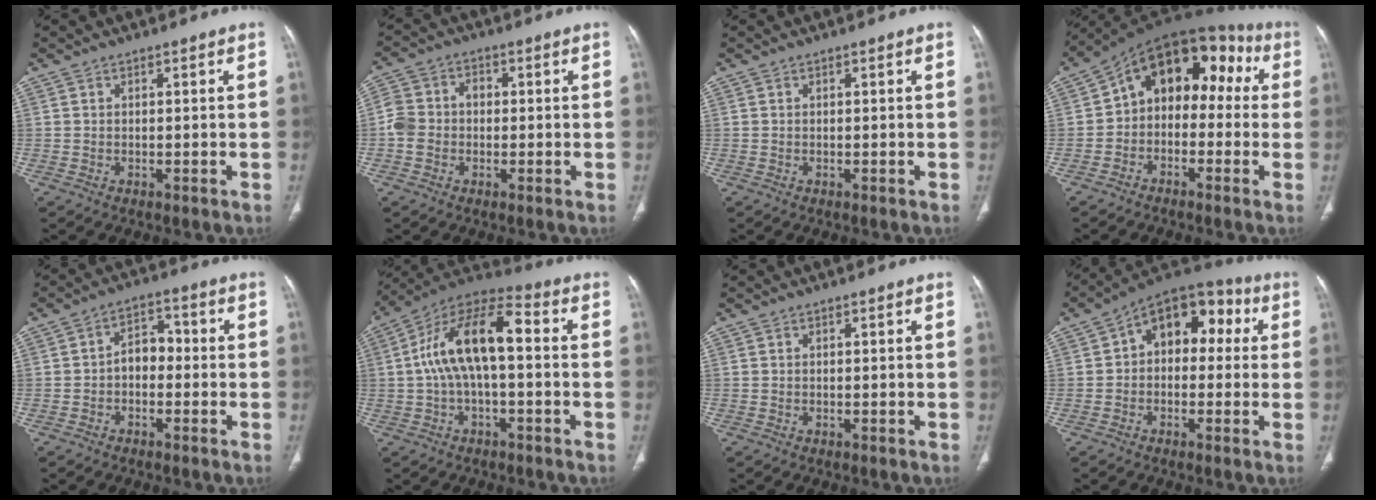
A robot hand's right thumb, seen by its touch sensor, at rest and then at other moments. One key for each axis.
{"total": 6.2, "fx": -0.8, "fy": 5.3, "fz": 3.2, "tx": -0.057, "ty": 0.025, "tz": -0.024}
{"total": 0.0}
{"total": 14.6, "fx": 0.8, "fy": 9.9, "fz": 10.7, "tx": -0.101, "ty": 0.061, "tz": -0.007}
{"total": 5.3, "fx": -1.0, "fy": 3.7, "fz": 3.6, "tx": -0.039, "ty": 0.027, "tz": -0.029}
{"total": 14.5, "fx": 0.5, "fy": 6.4, "fz": 13.1, "tx": -0.242, "ty": 0.051, "tz": -0.001}
{"total": 0.0}
{"total": 13.3, "fx": 2.1, "fy": 8.8, "fz": 9.7, "tx": -0.089, "ty": 0.043, "tz": 0.015}